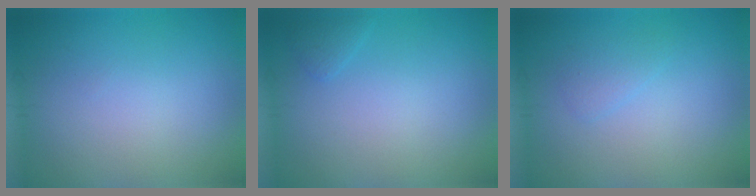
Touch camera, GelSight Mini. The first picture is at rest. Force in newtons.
{"total": 0.7, "press": 0.7, "slide": 0.1}
{"total": 1.1, "press": 1.1, "slide": 0.1}